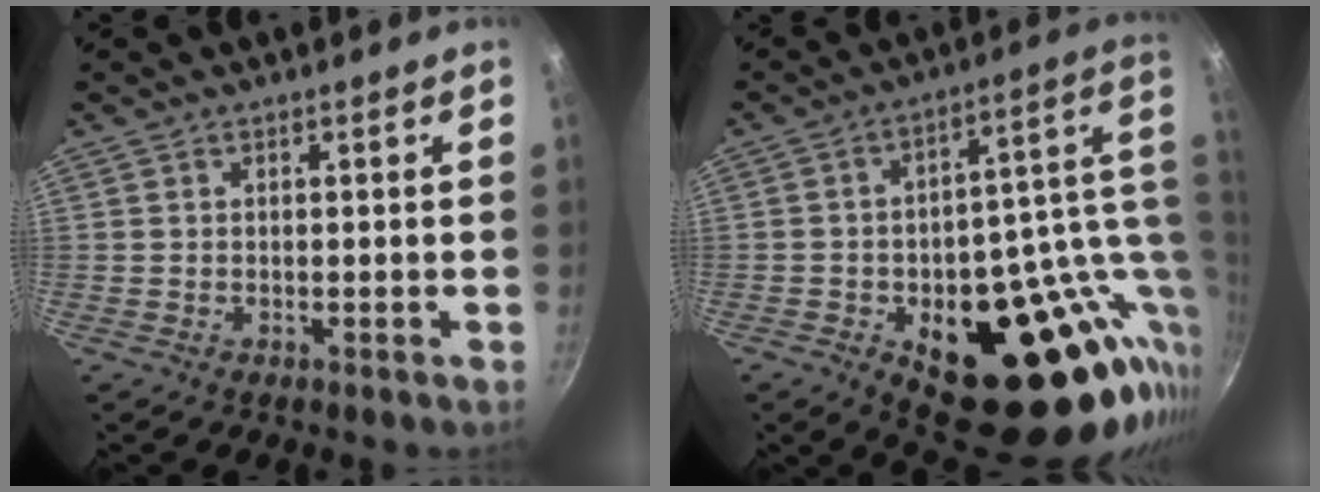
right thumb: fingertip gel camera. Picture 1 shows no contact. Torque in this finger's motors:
{"motor_torque": [2.80, 2.17, 1.95, -0.82, 0.19]}